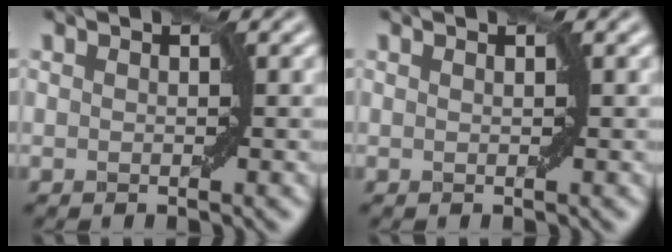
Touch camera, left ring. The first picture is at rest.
{"total": 0.0}